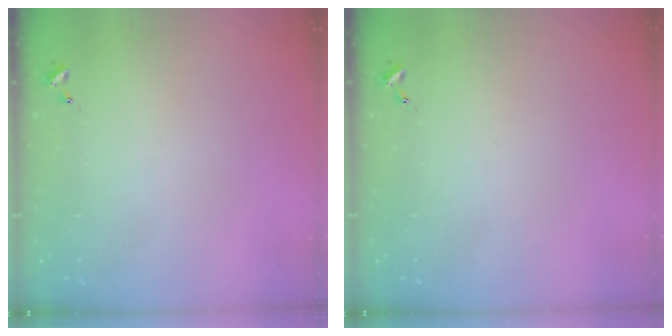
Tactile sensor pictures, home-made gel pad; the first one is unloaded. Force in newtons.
{"total": 0.0}